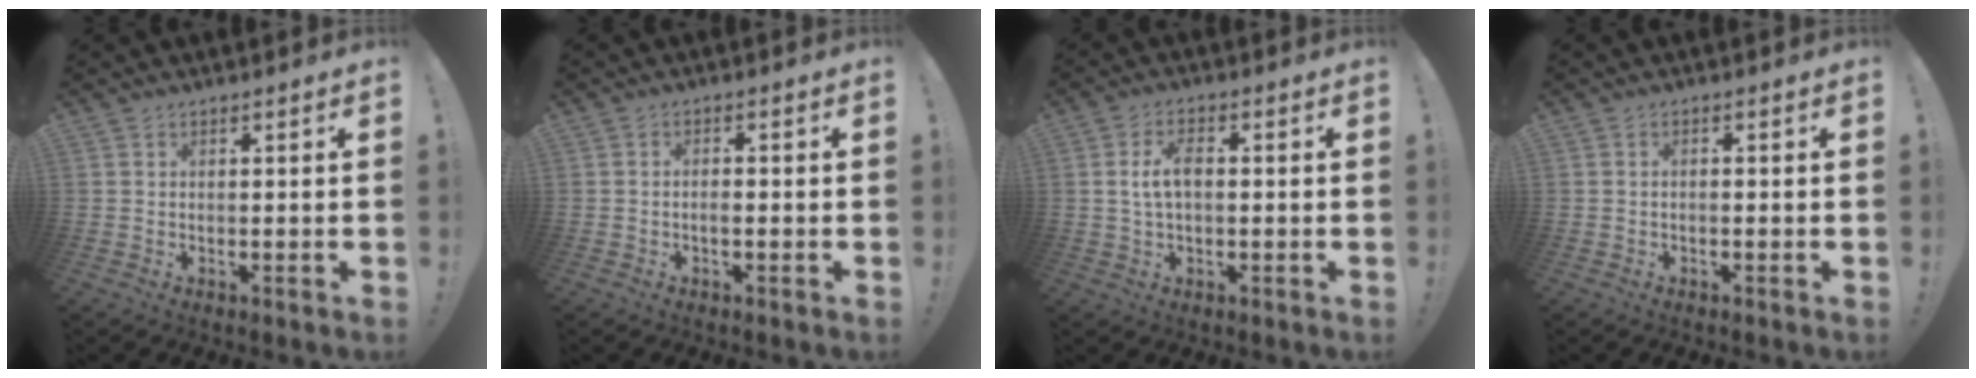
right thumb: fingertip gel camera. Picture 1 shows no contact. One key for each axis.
{"total": 1.8, "fx": -0.8, "fy": 0.6, "fz": 1.5, "tx": -0.017, "ty": 0.001, "tz": -0.016}
{"total": 6.2, "fx": 0.3, "fy": 3.5, "fz": 5.1, "tx": -0.092, "ty": 0.011, "tz": 0.005}
{"total": 0.9, "fx": -0.7, "fy": 0.0, "fz": 0.5, "tx": -0.007, "ty": -0.001, "tz": -0.012}